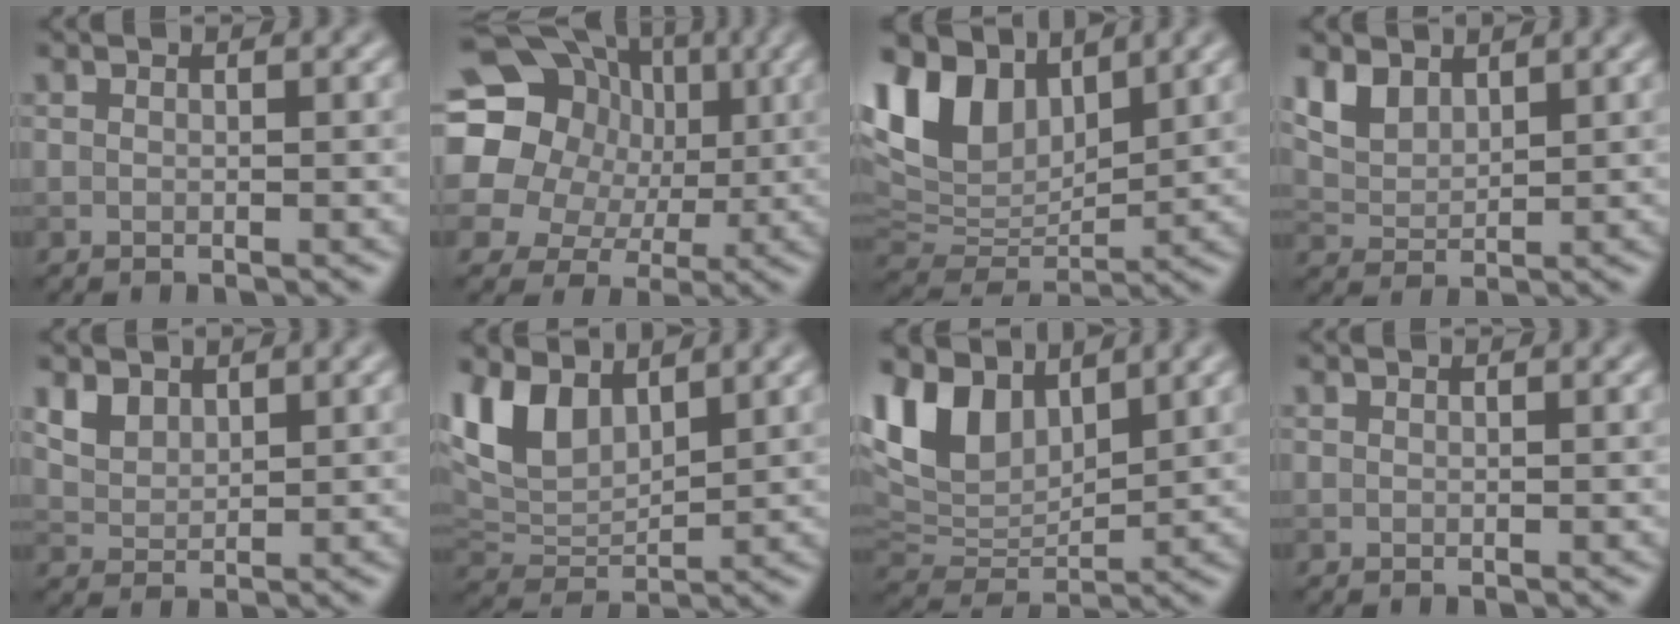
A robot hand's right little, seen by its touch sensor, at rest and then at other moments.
{"total": 20.7, "force": [3.9, 18.6, 8.1], "torque": [-0.192, 0.017, 0.042]}
{"total": 10.4, "force": [5.3, 6.3, 6.4], "torque": [-0.147, 0.012, 0.099]}
{"total": 3.4, "force": [2.2, 2.0, 1.6], "torque": [-0.041, -0.002, 0.049]}
{"total": 2.9, "force": [2.0, 1.8, 1.2], "torque": [-0.038, -0.010, 0.053]}
{"total": 6.2, "force": [3.5, 3.4, 3.9], "torque": [-0.083, 0.000, 0.066]}
{"total": 7.6, "force": [4.3, 4.5, 4.4], "torque": [-0.098, 0.004, 0.081]}
{"total": 0.0}